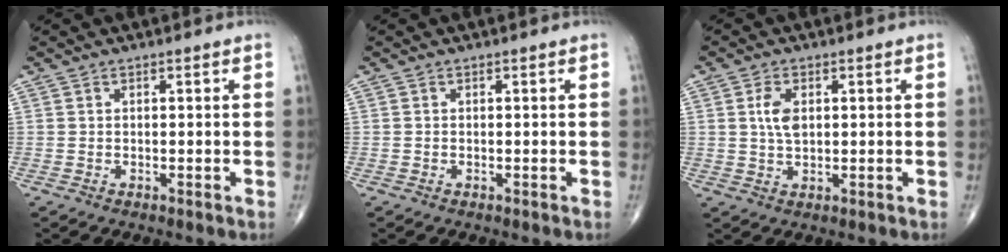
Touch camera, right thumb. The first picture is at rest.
{"total": 0.0}
{"total": 4.2, "force": [0.9, 2.4, 3.4], "torque": [-0.066, -0.003, 0.017]}